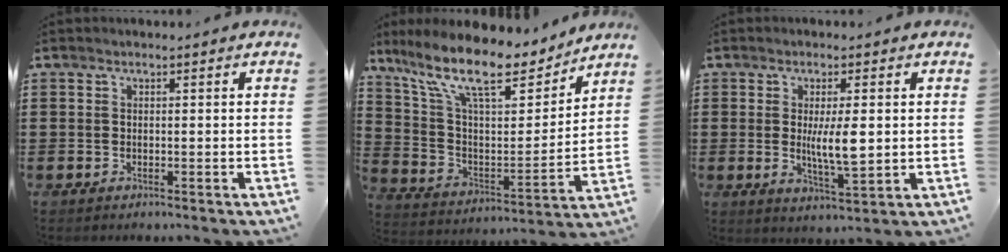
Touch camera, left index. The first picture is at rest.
{"total": 13.6, "force": [10.4, 3.5, 8.1], "torque": [-0.190, -0.060, 0.176]}
{"total": 6.4, "force": [0.4, 1.6, 6.2], "torque": [-0.121, -0.008, -0.001]}